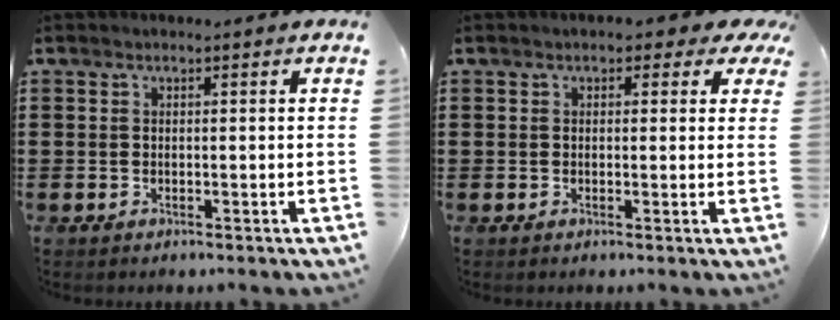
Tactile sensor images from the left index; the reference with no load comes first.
{"total": 2.0, "force": [1.2, 1.2, 1.2], "torque": [-0.013, 0.002, 0.016]}